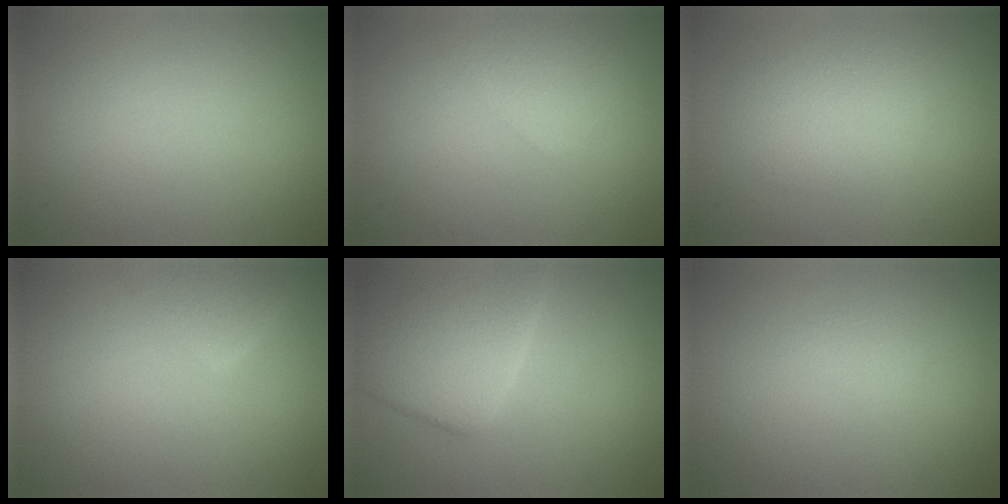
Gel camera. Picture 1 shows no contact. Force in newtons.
{"total": 2.4, "press": 2.4, "slide": 0.1}
{"total": 2.8, "press": 2.8, "slide": 0.2}
{"total": 2.6, "press": 2.6, "slide": 0.2}
{"total": 6.1, "press": 6.1, "slide": 0.2}
{"total": 0.6, "press": 0.6, "slide": 0.0}